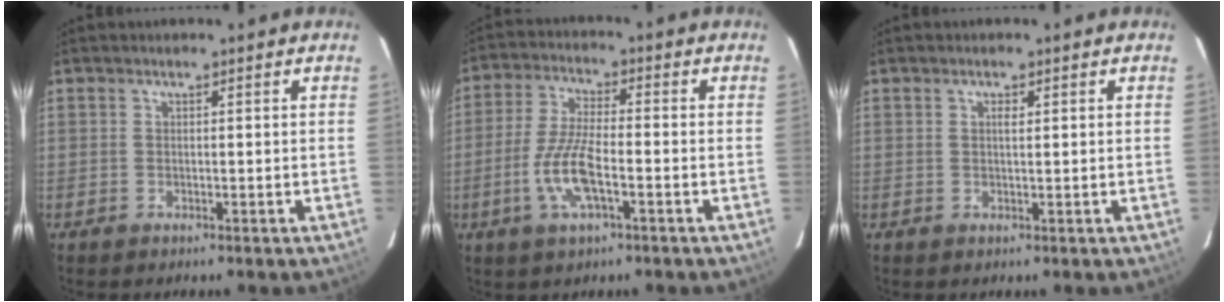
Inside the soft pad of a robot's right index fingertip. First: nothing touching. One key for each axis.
{"total": 9.5, "fx": -3.3, "fy": 2.5, "fz": 8.5, "tx": -0.181, "ty": -0.003, "tz": -0.066}
{"total": 1.3, "fx": 0.5, "fy": 0.4, "fz": 1.1, "tx": -0.017, "ty": 0.002, "tz": 0.008}